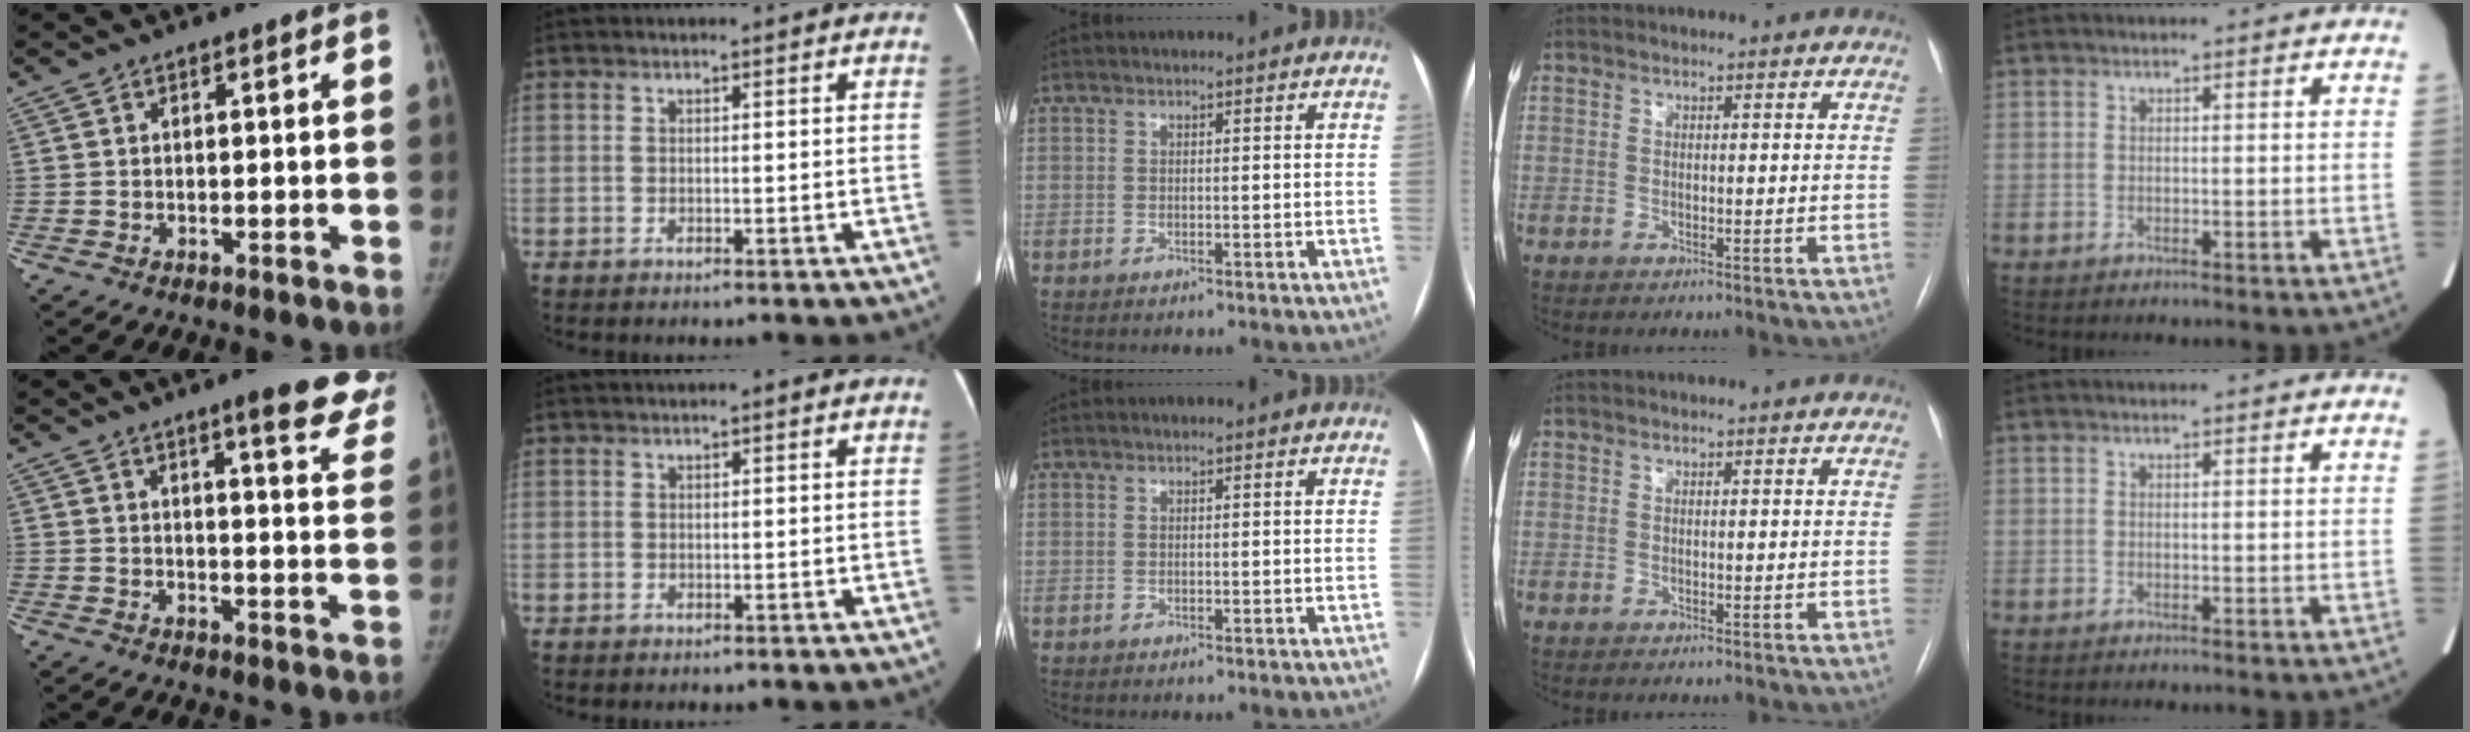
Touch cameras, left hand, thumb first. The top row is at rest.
{"thumb": {"total": 13.8, "force": [10.0, 2.5, 9.2], "torque": [-0.075, -0.050, 0.109]}, "index": {"total": 0.8, "force": [-0.4, 0.6, 0.4], "torque": [0.001, 0.008, -0.010]}}